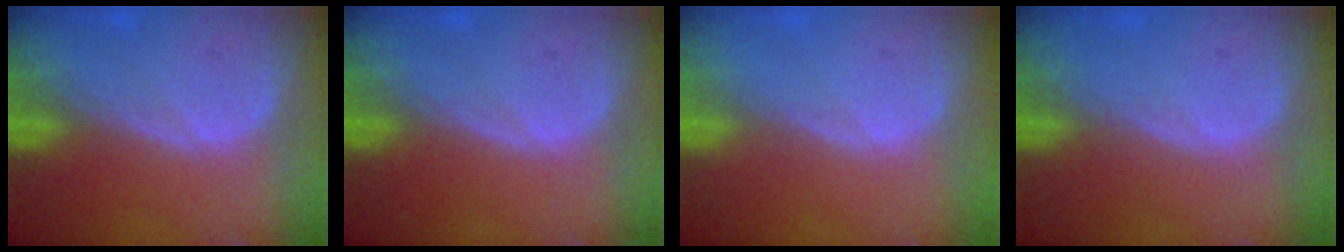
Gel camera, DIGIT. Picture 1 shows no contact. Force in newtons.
{"total": 0.0}
{"total": 0.0}
{"total": 0.0}